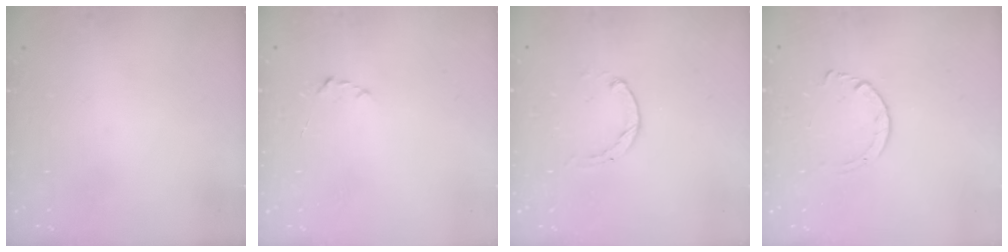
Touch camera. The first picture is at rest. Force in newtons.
{"total": 2.2, "press": 2.1, "slide": 0.3}
{"total": 0.7, "press": 0.6, "slide": 0.2}
{"total": 2.9, "press": 2.8, "slide": 0.3}